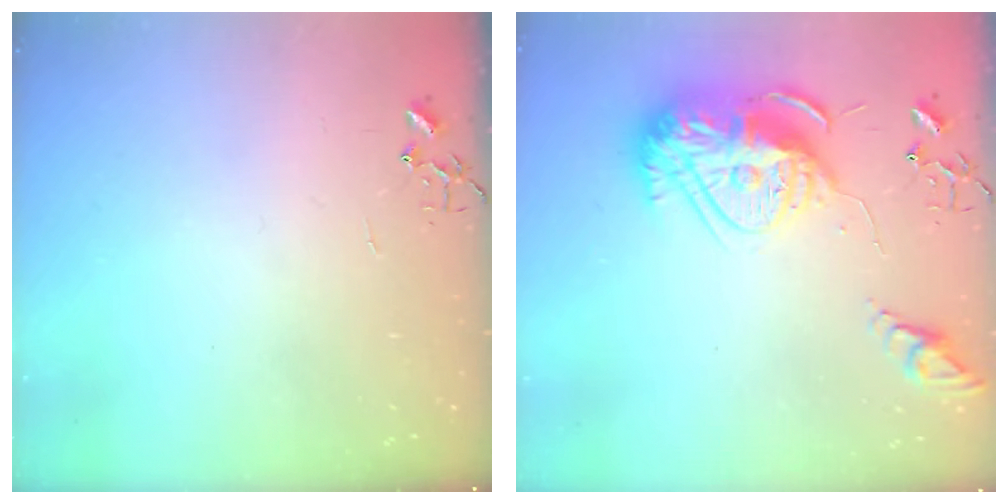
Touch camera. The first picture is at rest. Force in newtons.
{"total": 17.0, "press": 16.9, "slide": 1.5}